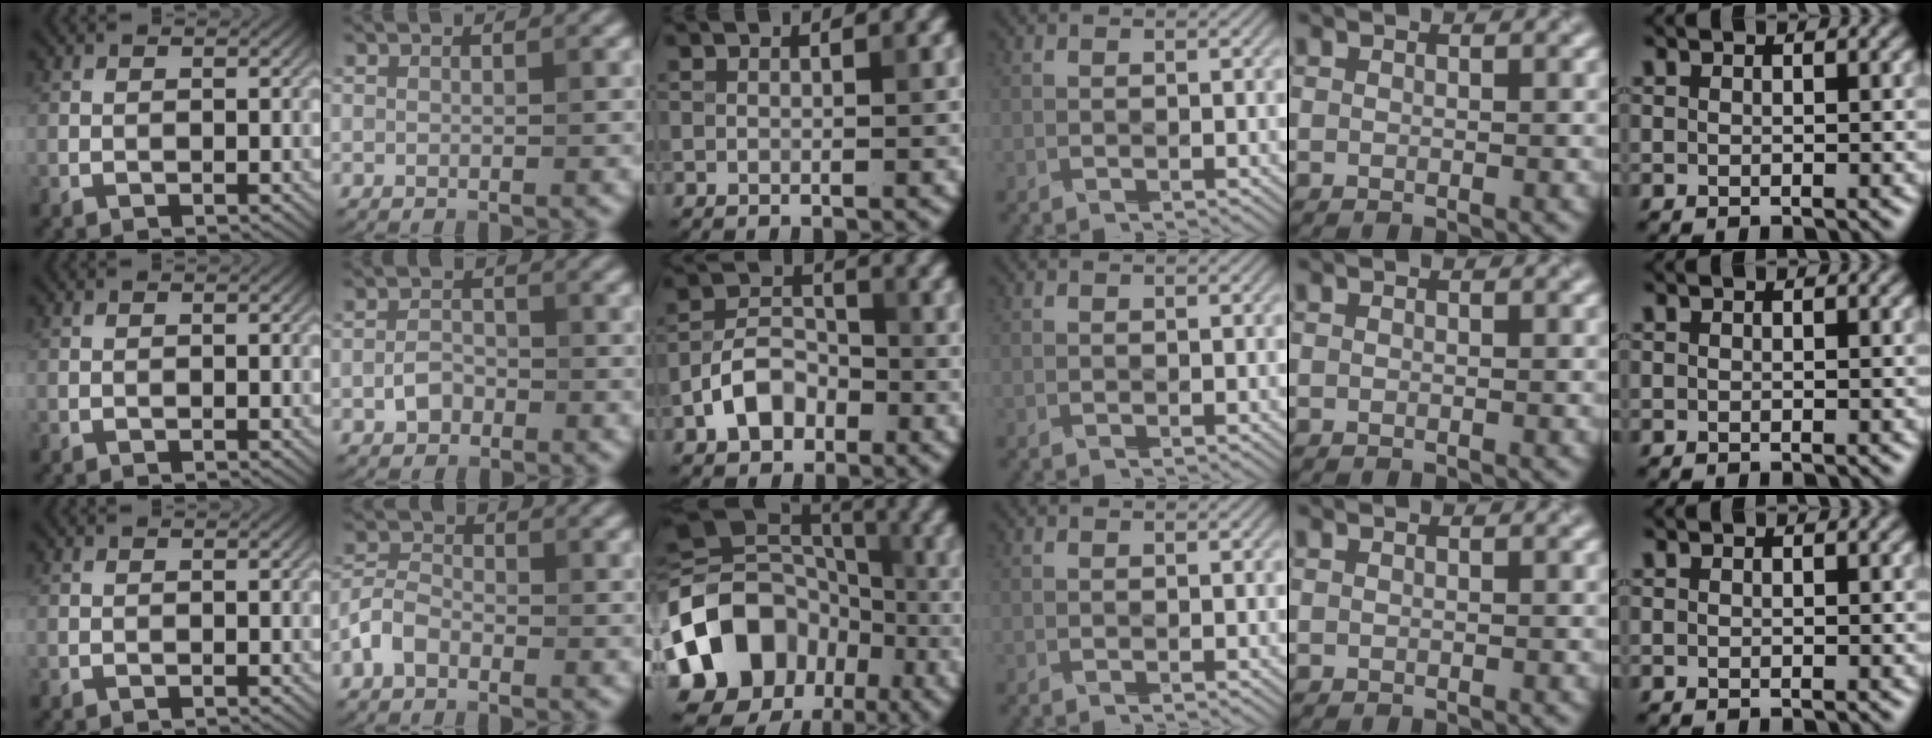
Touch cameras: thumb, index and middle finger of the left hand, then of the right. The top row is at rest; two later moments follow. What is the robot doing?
{"motion": "fold", "object": "receipt paper"}